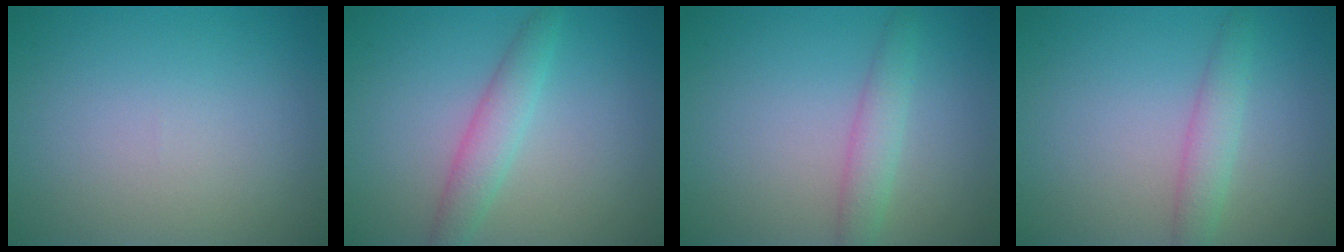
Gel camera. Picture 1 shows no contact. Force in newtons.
{"total": 2.7, "press": 2.7, "slide": 0.1}
{"total": 2.3, "press": 2.3, "slide": 0.0}
{"total": 2.3, "press": 2.3, "slide": 0.0}